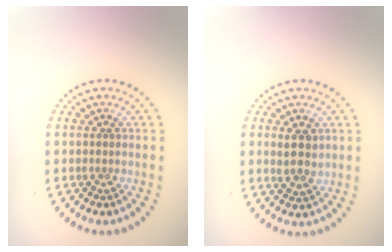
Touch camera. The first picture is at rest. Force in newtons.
{"total": 2.4, "press": 2.3, "slide": 0.8}